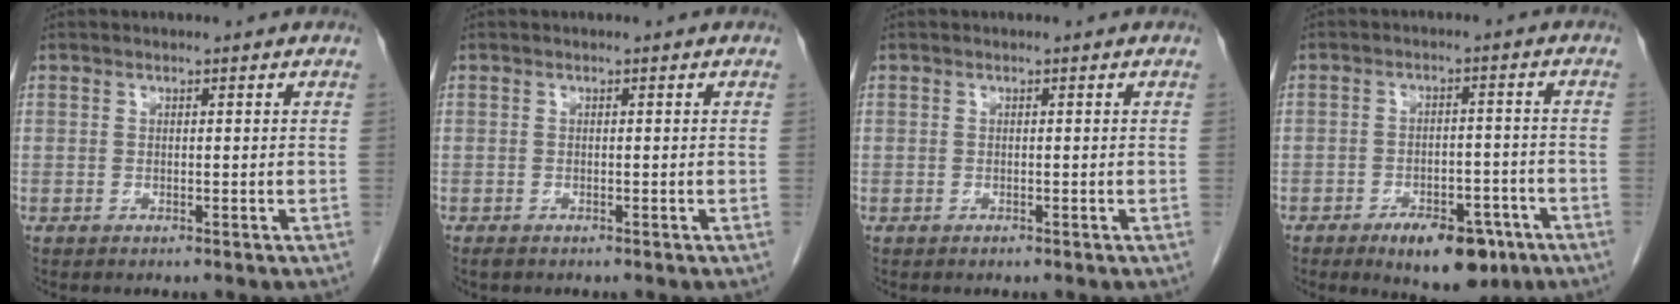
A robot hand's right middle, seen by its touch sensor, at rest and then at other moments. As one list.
[{"total": 0.5, "force": [-0.5, 0.2, 0.2], "torque": [-0.008, -0.001, -0.008]}, {"total": 0.0}, {"total": 9.7, "force": [-6.0, 4.3, 6.3], "torque": [-0.080, 0.000, -0.084]}]